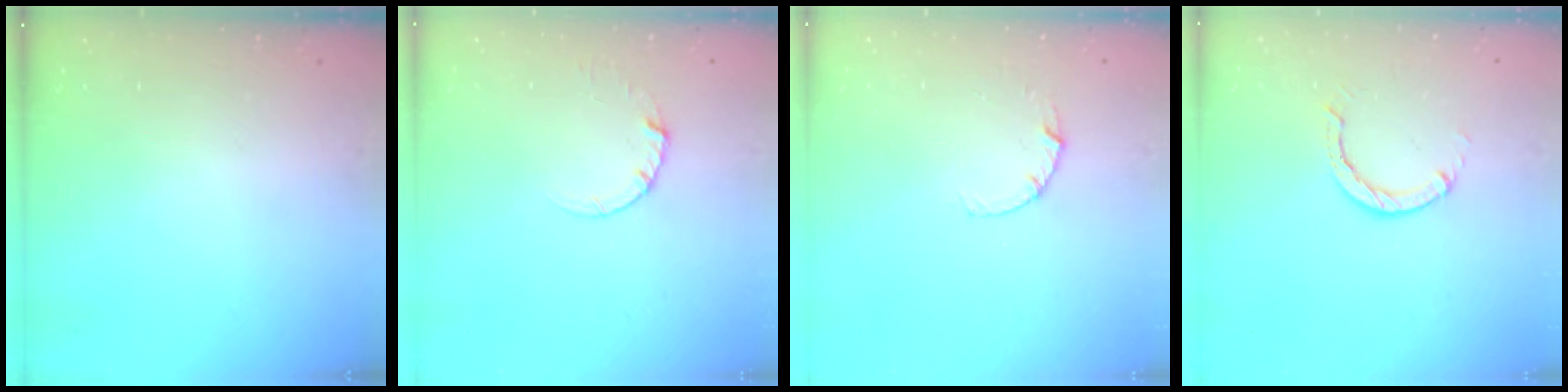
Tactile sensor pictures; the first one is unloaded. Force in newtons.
{"total": 2.7, "press": 2.7, "slide": 0.2}
{"total": 3.2, "press": 3.2, "slide": 0.4}
{"total": 3.2, "press": 3.1, "slide": 0.5}